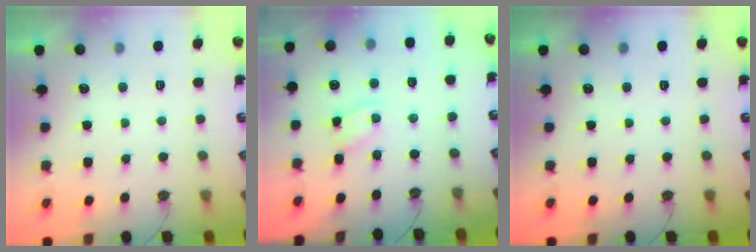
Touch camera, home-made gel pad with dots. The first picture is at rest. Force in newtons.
{"total": 2.9, "press": 2.9, "slide": 0.1}
{"total": 0.0}